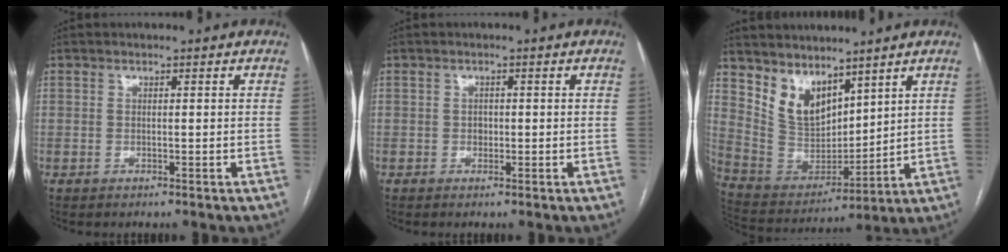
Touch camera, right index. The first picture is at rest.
{"total": 1.1, "force": [-0.1, 0.9, 0.6], "torque": [-0.009, 0.002, -0.002]}
{"total": 10.1, "force": [6.9, 5.4, 4.9], "torque": [-0.102, 0.008, 0.158]}